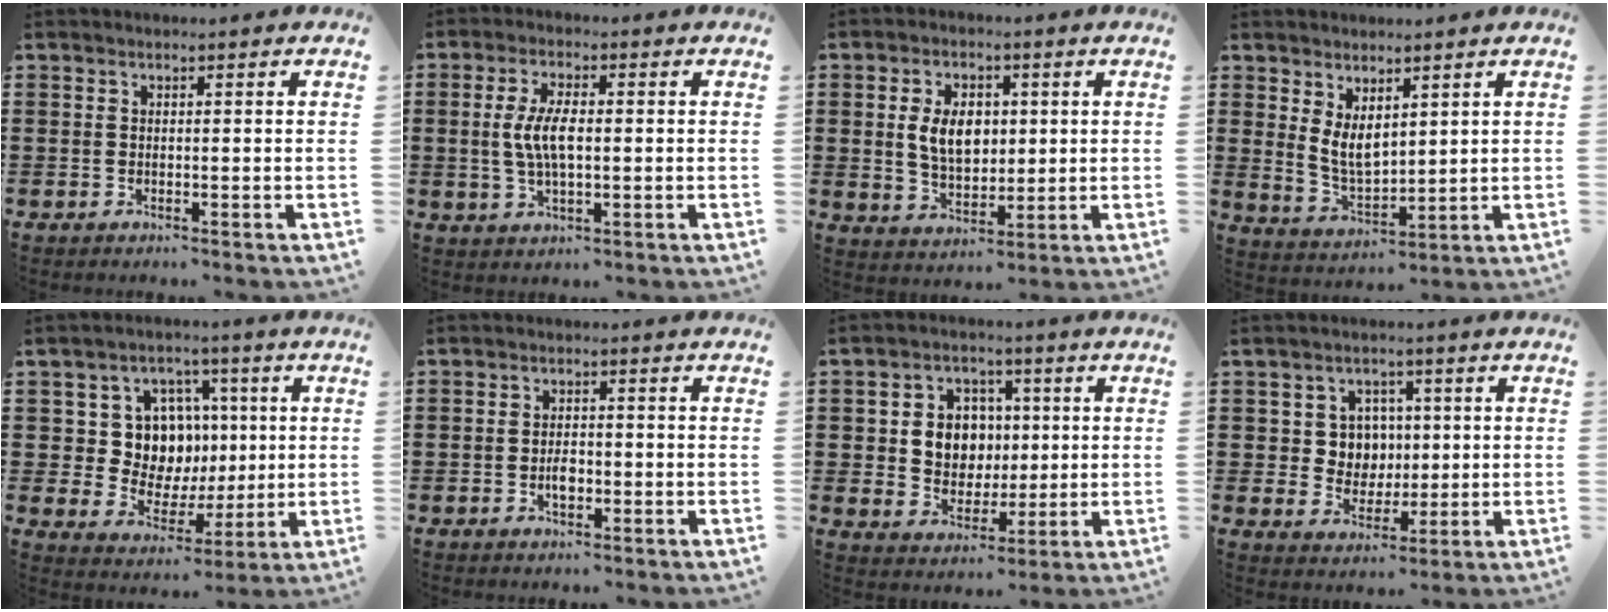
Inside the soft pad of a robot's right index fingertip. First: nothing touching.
{"total": 6.0, "force": [0.2, 2.3, 5.5], "torque": [-0.126, -0.001, -0.006]}
{"total": 6.9, "force": [0.9, 4.5, 5.2], "torque": [-0.101, 0.007, 0.009]}
{"total": 5.1, "force": [2.4, 2.8, 3.6], "torque": [-0.078, -0.001, 0.047]}
{"total": 9.9, "force": [1.9, 8.8, 4.0], "torque": [-0.097, 0.007, 0.042]}
{"total": 2.5, "force": [-0.9, 1.4, 1.8], "torque": [-0.028, -0.002, -0.018]}
{"total": 6.8, "force": [0.9, 6.2, 2.7], "torque": [-0.064, 0.015, 0.011]}
{"total": 5.4, "force": [1.1, 5.0, 1.7], "torque": [-0.051, 0.016, 0.017]}